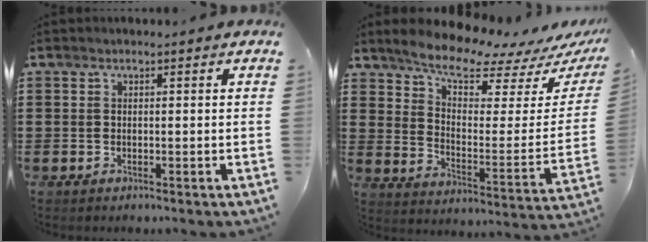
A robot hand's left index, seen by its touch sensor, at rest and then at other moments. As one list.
[{"total": 9.3, "force": [8.3, 2.0, 3.6], "torque": [-0.095, -0.061, 0.145]}]